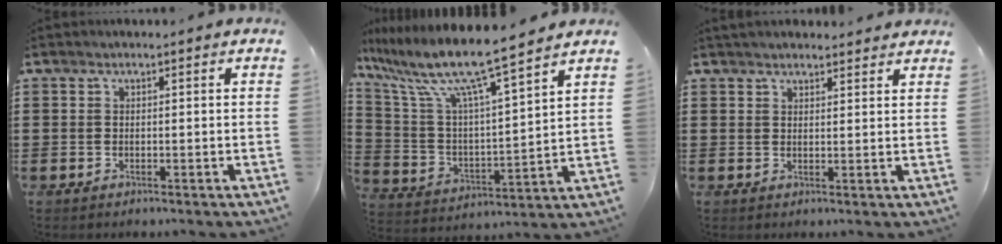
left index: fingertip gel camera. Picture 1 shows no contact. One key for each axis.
{"total": 10.7, "fx": 8.7, "fy": 0.4, "fz": 6.3, "tx": -0.156, "ty": -0.058, "tz": 0.141}
{"total": 2.3, "fx": 2.2, "fy": 0.3, "fz": 0.2, "tx": -0.009, "ty": -0.001, "tz": 0.044}